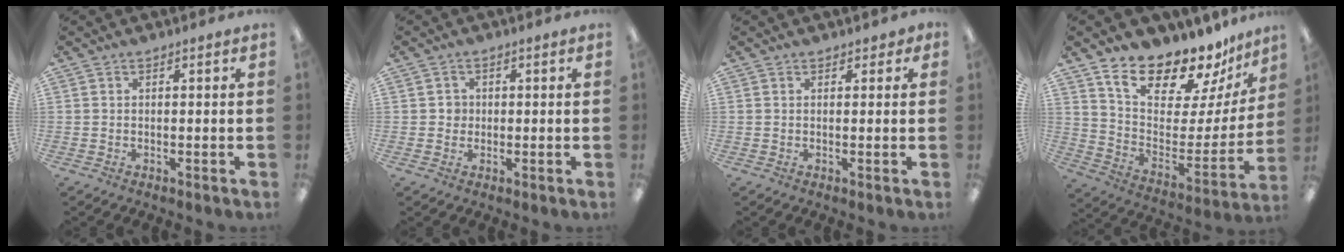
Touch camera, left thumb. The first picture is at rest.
{"total": 2.4, "force": [0.1, 2.3, 0.6], "torque": [-0.006, 0.003, -0.005]}
{"total": 1.4, "force": [0.8, 1.0, 0.6], "torque": [-0.003, 0.000, 0.013]}
{"total": 17.3, "force": [15.2, 5.7, 5.8], "torque": [-0.115, -0.125, 0.268]}